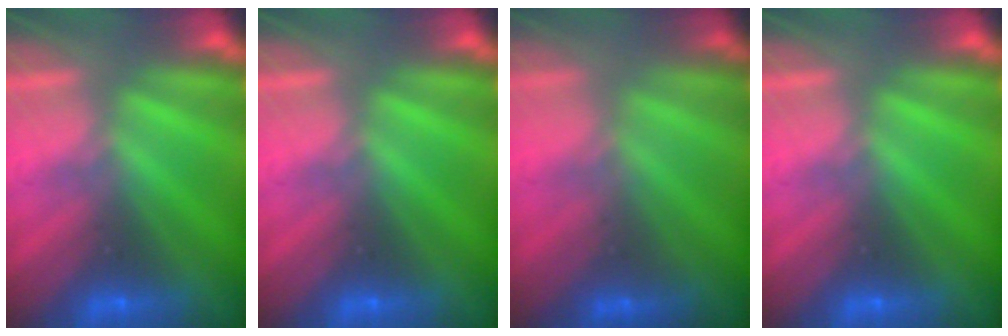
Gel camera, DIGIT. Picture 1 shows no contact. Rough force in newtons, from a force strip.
{"total": 0.0}
{"total": 1.4}
{"total": 0.0}